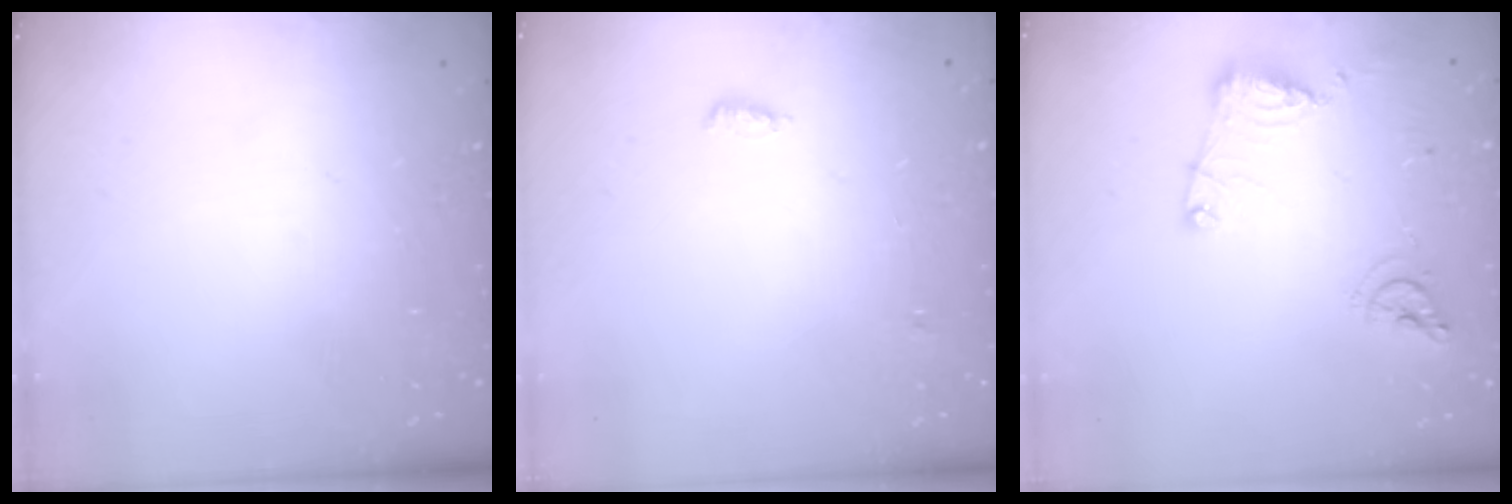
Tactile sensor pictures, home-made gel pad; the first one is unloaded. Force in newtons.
{"total": 4.0, "press": 3.8, "slide": 1.1}
{"total": 11.9, "press": 11.9, "slide": 1.3}